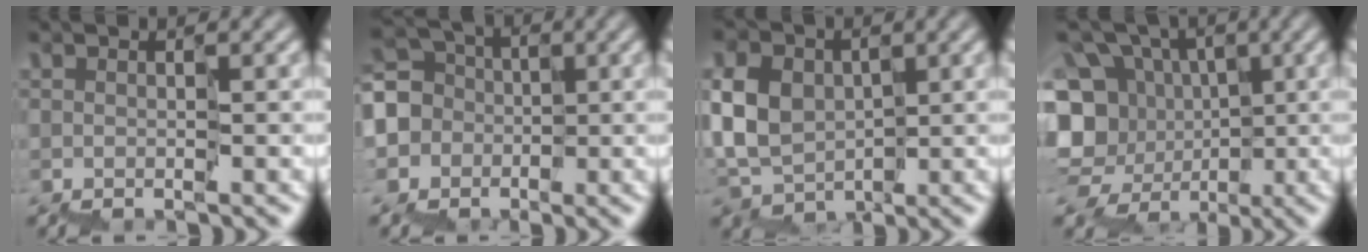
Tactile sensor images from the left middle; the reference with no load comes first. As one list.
[{"total": 5.0, "force": [-1.7, 4.7, 0.0], "torque": [-0.013, 0.026, -0.058]}, {"total": 6.2, "force": [0.9, 5.0, 3.5], "torque": [-0.075, 0.019, 0.002]}, {"total": 9.0, "force": [-1.4, 8.0, 3.8], "torque": [-0.076, 0.008, -0.033]}]